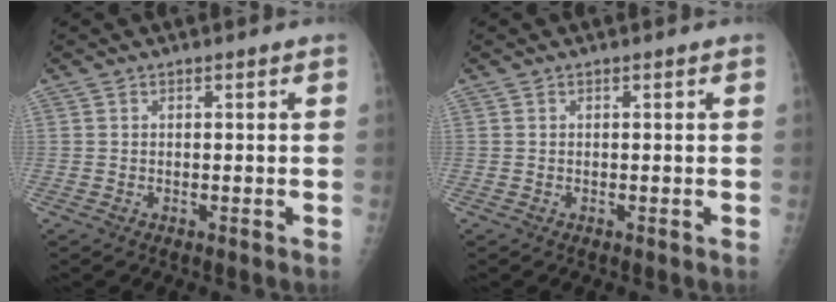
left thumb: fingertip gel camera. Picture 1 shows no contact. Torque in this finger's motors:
{"motor_torque": [-0.01, 0.01, -0.08, -0.08, 0.00]}